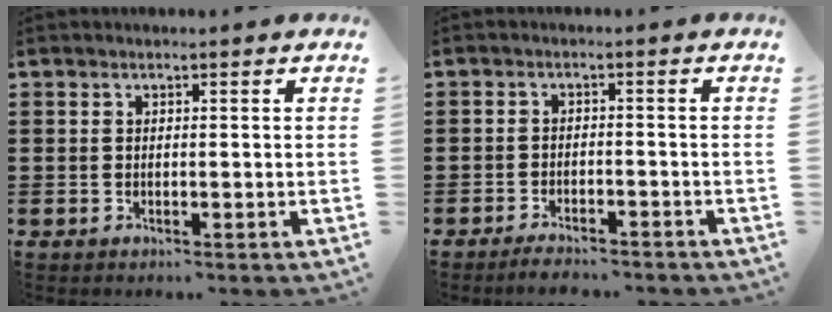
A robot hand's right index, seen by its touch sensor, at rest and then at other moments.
{"total": 2.4, "force": [-2.4, 0.2, 0.4], "torque": [-0.010, 0.001, -0.048]}